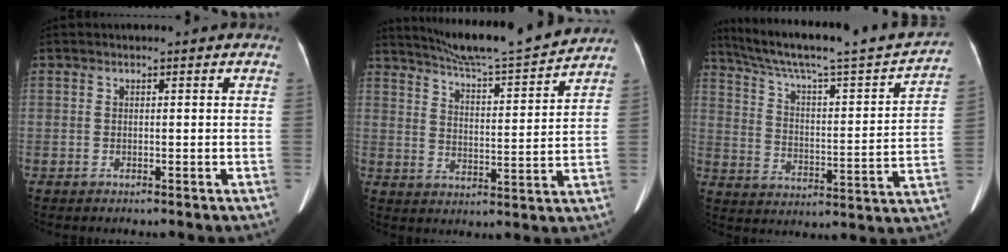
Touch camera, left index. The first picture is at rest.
{"total": 15.0, "force": [14.1, -0.7, 5.3], "torque": [-0.095, -0.014, 0.206]}
{"total": 25.2, "force": [22.5, 1.4, 11.3], "torque": [-0.181, -0.025, 0.309]}